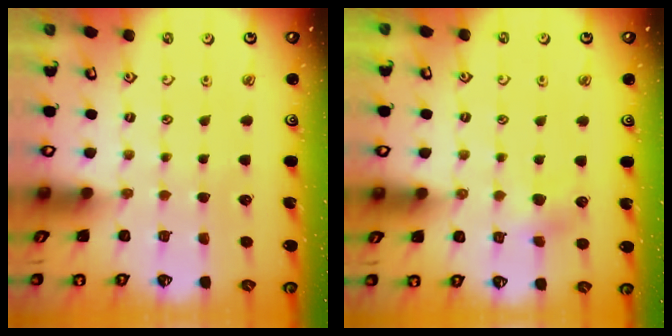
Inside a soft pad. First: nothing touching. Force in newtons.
{"total": 4.4, "press": 4.2, "slide": 1.0}